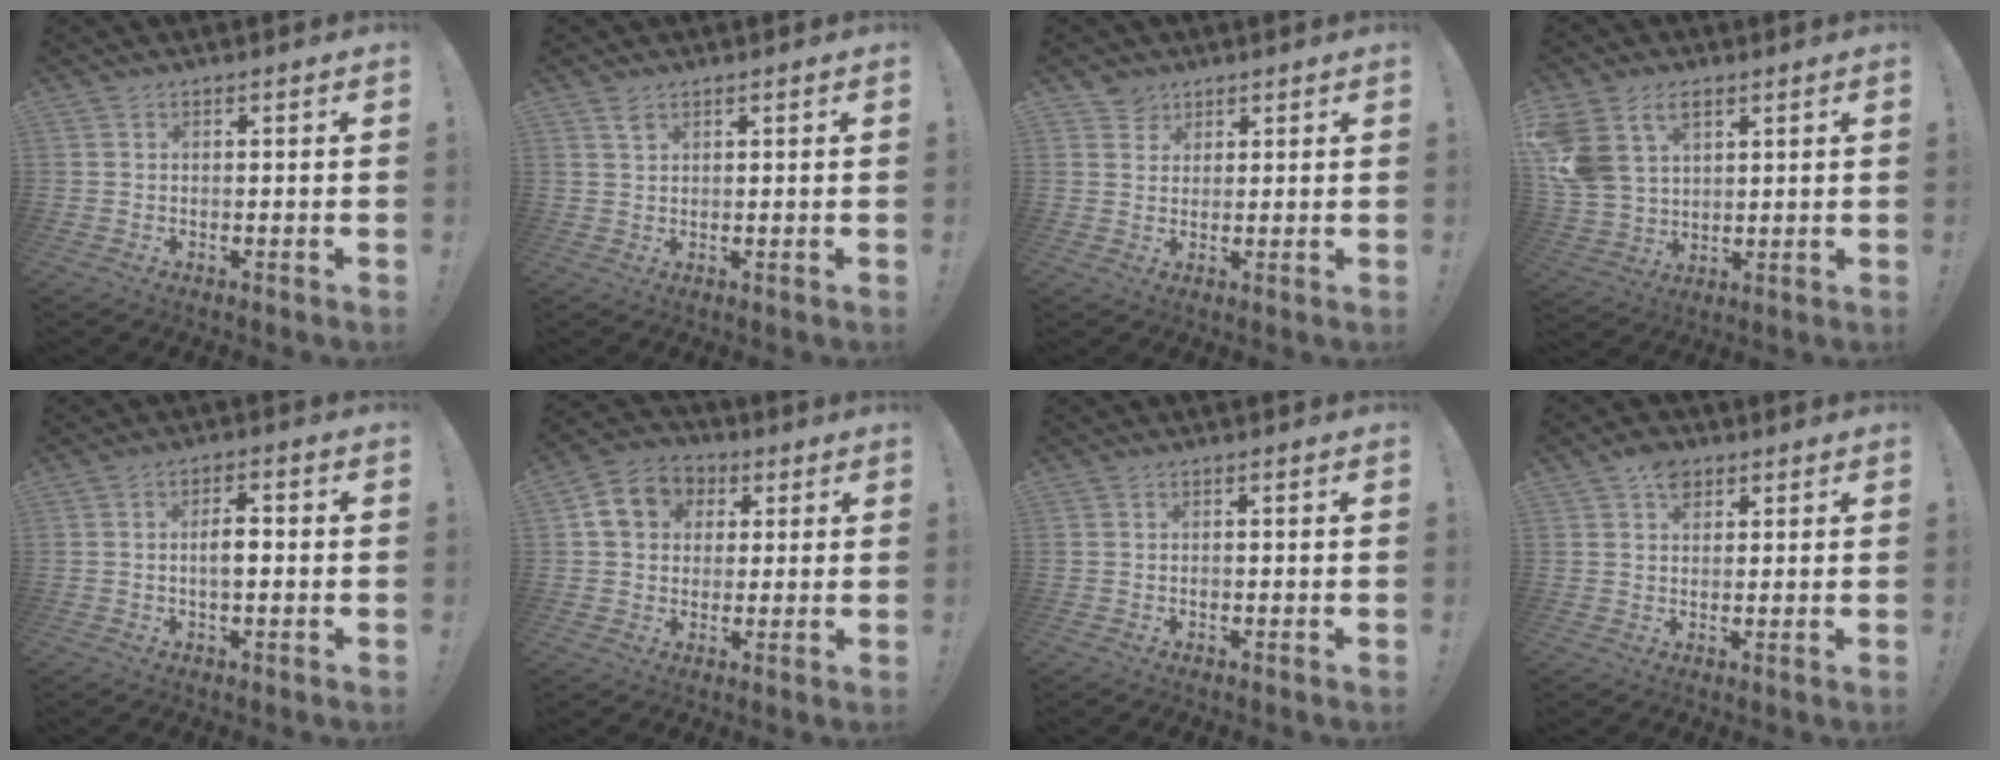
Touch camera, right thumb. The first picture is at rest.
{"total": 1.9, "force": [1.3, 0.9, 1.0], "torque": [-0.009, -0.008, 0.023]}
{"total": 4.0, "force": [2.8, 2.8, 0.4], "torque": [0.003, -0.015, 0.049]}
{"total": 11.8, "force": [6.1, 8.2, 6.0], "torque": [-0.127, -0.024, 0.123]}
{"total": 4.7, "force": [-0.6, 2.1, 4.1], "torque": [-0.064, 0.008, -0.014]}
{"total": 10.6, "force": [3.2, 9.0, 4.5], "torque": [-0.065, 0.002, 0.066]}
{"total": 0.5, "force": [-0.3, 0.4, 0.2], "torque": [-0.003, 0.001, -0.006]}
{"total": 5.3, "force": [2.8, 3.6, 2.7], "torque": [-0.041, -0.003, 0.051]}